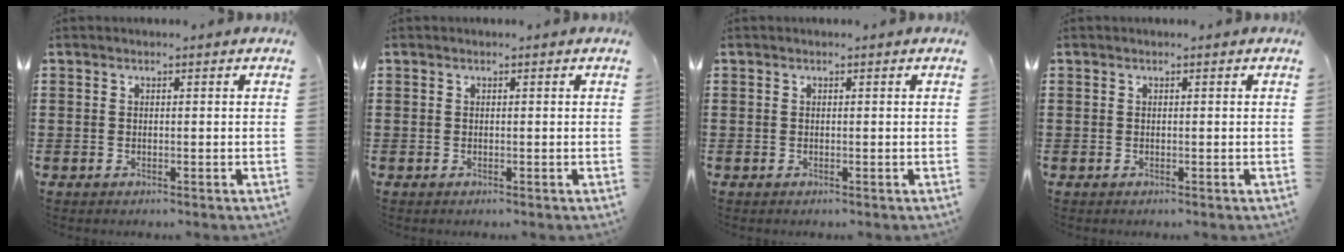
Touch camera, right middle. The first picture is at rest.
{"total": 0.0}
{"total": 0.0}
{"total": 0.0}